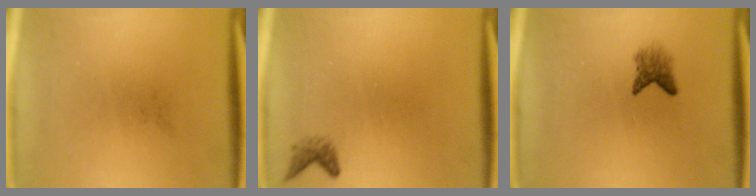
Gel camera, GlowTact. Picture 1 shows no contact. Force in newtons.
{"total": 1.3}
{"total": 2.3}